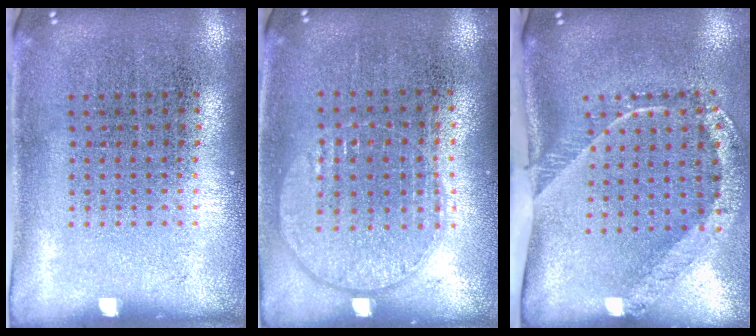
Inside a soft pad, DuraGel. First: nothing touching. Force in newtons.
{"total": 1.0, "press": 0.9, "slide": 0.4}
{"total": 2.5, "press": 1.6, "slide": 1.9}